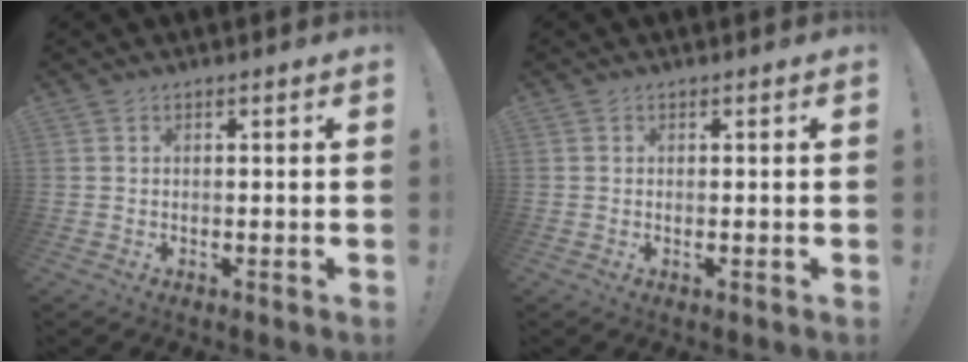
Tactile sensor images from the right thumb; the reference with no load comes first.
{"total": 0.5, "force": [0.1, -0.1, 0.5], "torque": [-0.007, -0.003, 0.001]}